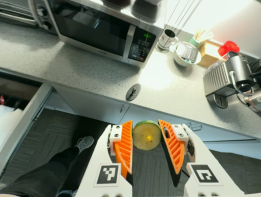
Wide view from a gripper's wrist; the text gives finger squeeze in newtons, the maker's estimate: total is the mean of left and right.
{"total": 9.4, "left": 9.6, "right": 9.2}